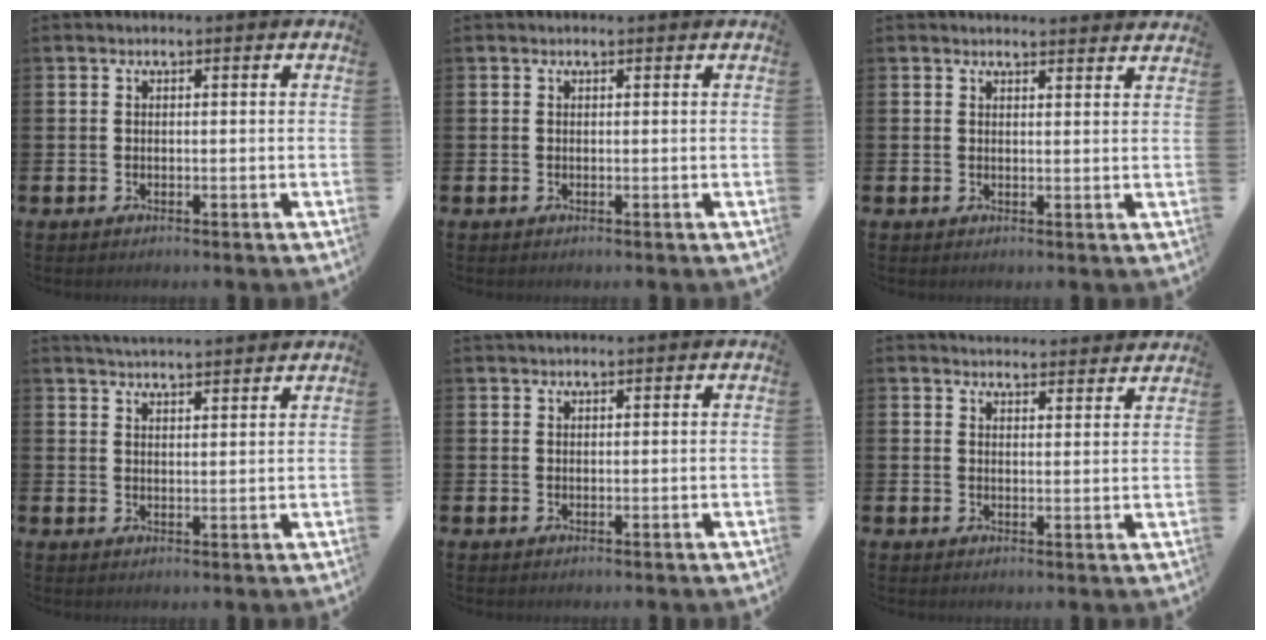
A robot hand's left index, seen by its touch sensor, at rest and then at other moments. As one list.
[{"total": 0.0}, {"total": 2.0, "force": [2.0, 0.0, -0.1], "torque": [0.009, -0.015, 0.034]}, {"total": 3.8, "force": [3.8, -0.4, 0.1], "torque": [-0.008, -0.024, 0.067]}, {"total": 0.9, "force": [0.9, 0.1, 0.1], "torque": [0.007, -0.003, 0.014]}, {"total": 3.6, "force": [3.6, 0.3, -0.1], "torque": [0.004, -0.026, 0.063]}]